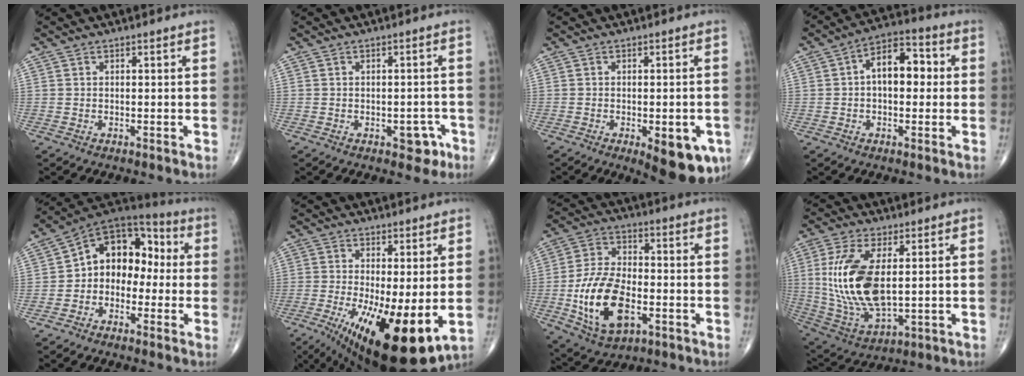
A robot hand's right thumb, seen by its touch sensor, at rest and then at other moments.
{"total": 3.9, "force": [-1.9, 2.4, 2.4], "torque": [-0.006, 0.015, -0.022]}
{"total": 10.6, "force": [-4.2, 4.1, 8.9], "torque": [-0.088, -0.001, -0.046]}
{"total": 9.9, "force": [0.8, 5.8, 8.0], "torque": [-0.101, 0.029, 0.003]}
{"total": 12.8, "force": [-0.7, 9.4, 8.5], "torque": [-0.083, 0.052, -0.032]}
{"total": 17.0, "force": [-3.9, 5.5, 15.6], "torque": [-0.243, -0.028, -0.043]}
{"total": 15.8, "force": [-4.0, 8.7, 12.6], "torque": [-0.231, 0.012, -0.070]}
{"total": 16.7, "force": [2.2, 7.8, 14.6], "torque": [-0.312, -0.016, 0.055]}